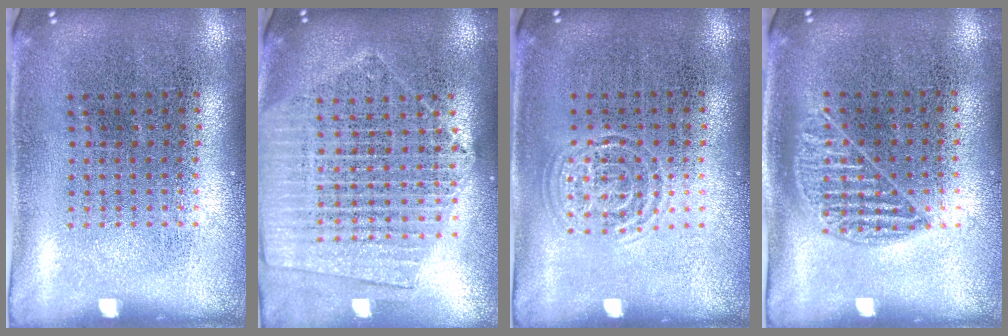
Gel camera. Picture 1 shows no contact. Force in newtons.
{"total": 1.9, "press": 1.7, "slide": 0.7}
{"total": 0.8, "press": 0.8, "slide": 0.1}
{"total": 1.0, "press": 0.8, "slide": 0.6}